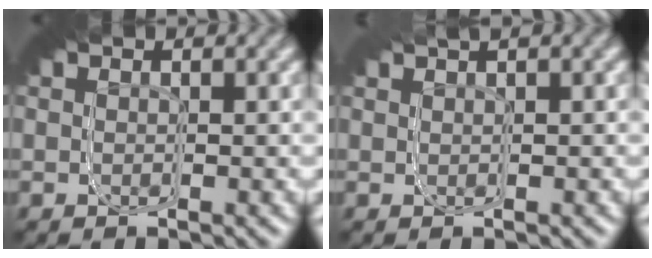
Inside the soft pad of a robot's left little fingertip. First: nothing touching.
{"total": 0.9, "force": [0.4, 0.3, 0.8], "torque": [-0.028, 0.001, 0.010]}